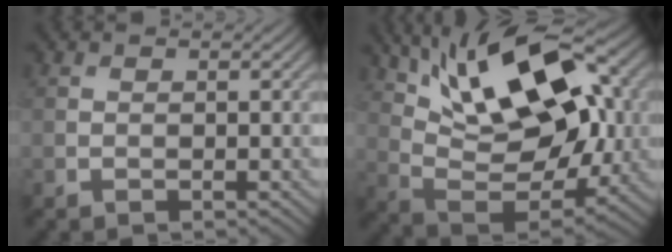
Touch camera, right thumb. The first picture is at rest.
{"total": 17.0, "force": [7.1, 8.0, 13.3], "torque": [-0.223, 0.012, 0.104]}